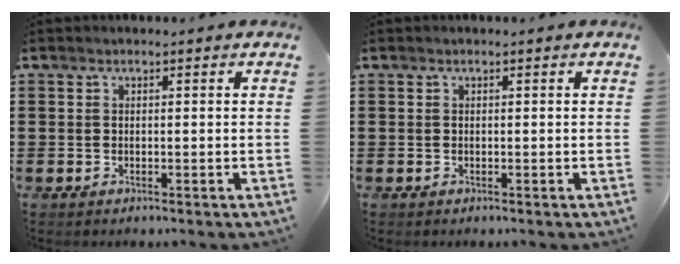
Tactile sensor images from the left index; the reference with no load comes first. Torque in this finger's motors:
{"motor_torque": [0.00, 0.00, -0.02, -0.01]}